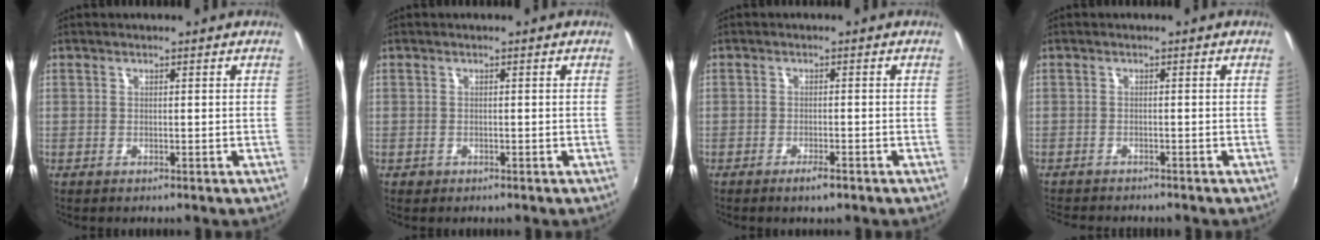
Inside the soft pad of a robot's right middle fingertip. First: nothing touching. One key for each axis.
{"total": 0.8, "fx": -0.4, "fy": 0.6, "fz": 0.1, "tx": -0.003, "ty": -0.002, "tz": -0.006}
{"total": 2.3, "fx": -1.6, "fy": 0.3, "fz": 1.6, "tx": -0.035, "ty": -0.002, "tz": -0.029}
{"total": 4.7, "fx": -4.4, "fy": 0.7, "fz": 1.4, "tx": -0.040, "ty": -0.017, "tz": -0.072}